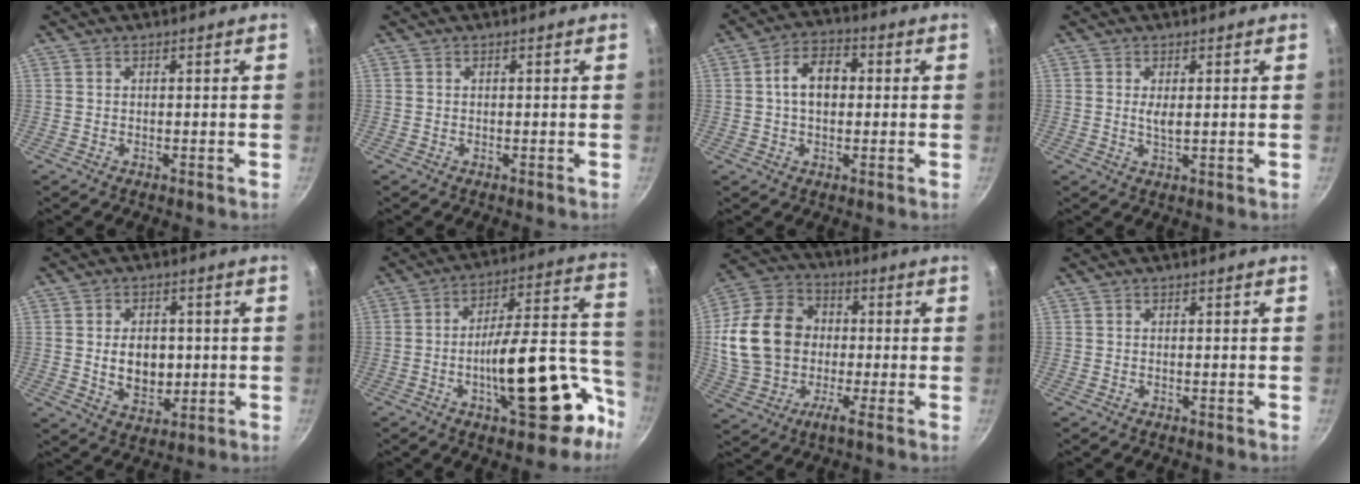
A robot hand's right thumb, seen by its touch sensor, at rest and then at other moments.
{"total": 0.0}
{"total": 8.2, "force": [0.8, 5.5, 6.0], "torque": [-0.077, 0.022, 0.004]}
{"total": 2.3, "force": [0.5, 0.6, 2.2], "torque": [-0.042, -0.005, 0.010]}
{"total": 8.6, "force": [0.1, 6.2, 6.0], "torque": [-0.073, -0.008, 0.010]}
{"total": 22.4, "force": [-9.0, 9.0, 18.4], "torque": [-0.210, 0.064, -0.127]}
{"total": 16.8, "force": [0.5, 12.5, 11.3], "torque": [-0.202, 0.033, -0.005]}
{"total": 0.0}